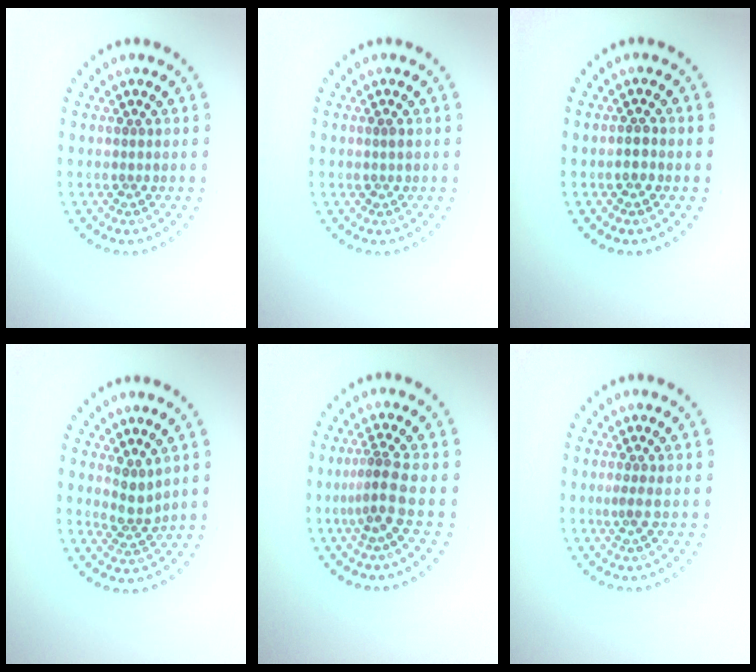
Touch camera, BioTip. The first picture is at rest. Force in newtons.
{"total": 0.7, "press": 0.7, "slide": 0.0}
{"total": 1.1, "press": 1.1, "slide": 0.4}
{"total": 2.2, "press": 1.6, "slide": 1.5}
{"total": 2.7, "press": 1.8, "slide": 2.0}
{"total": 1.0, "press": 0.4, "slide": 0.9}